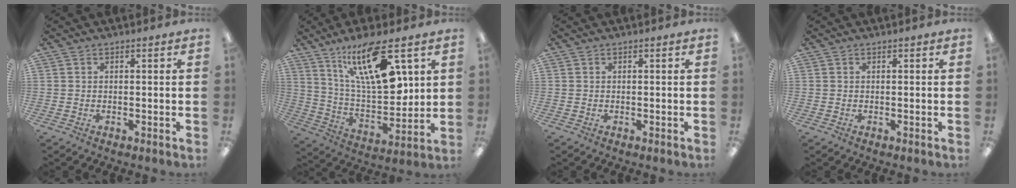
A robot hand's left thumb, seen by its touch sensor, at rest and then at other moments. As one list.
[{"total": 19.3, "force": [10.7, 6.4, 14.8], "torque": [-0.256, -0.048, 0.172]}, {"total": 0.0}, {"total": 0.0}]